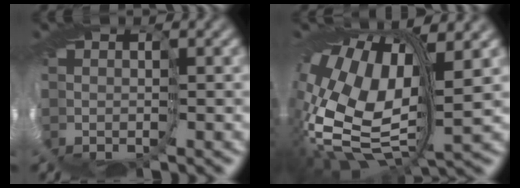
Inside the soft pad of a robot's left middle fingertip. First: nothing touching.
{"total": 15.5, "force": [0.5, 8.1, 13.2], "torque": [-0.267, -0.023, 0.026]}